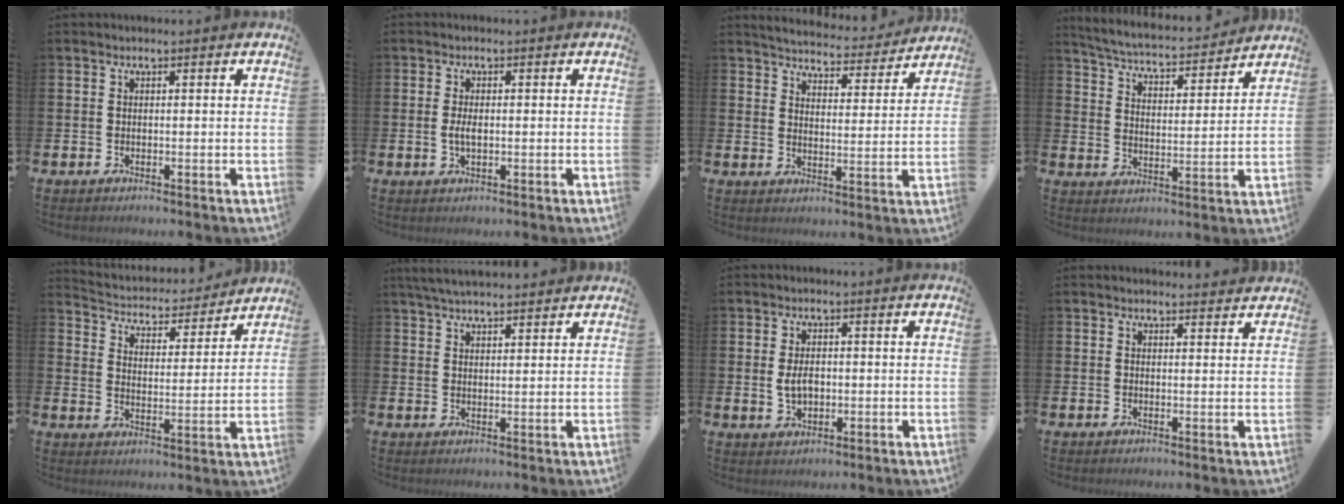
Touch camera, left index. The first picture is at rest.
{"total": 2.3, "force": [-0.1, 1.0, 2.0], "torque": [-0.035, 0.002, -0.004]}
{"total": 4.8, "force": [4.7, 0.5, 0.3], "torque": [-0.020, -0.041, 0.077]}
{"total": 5.0, "force": [4.9, 0.7, 0.8], "torque": [-0.040, -0.043, 0.078]}
{"total": 4.5, "force": [4.4, 1.2, 0.2], "torque": [-0.030, -0.043, 0.069]}
{"total": 4.2, "force": [4.0, 0.6, 1.0], "torque": [-0.023, -0.013, 0.073]}
{"total": 3.3, "force": [0.1, 2.0, 2.6], "torque": [-0.041, 0.002, -0.003]}
{"total": 1.6, "force": [1.6, 0.3, 0.0], "torque": [0.013, -0.009, 0.026]}